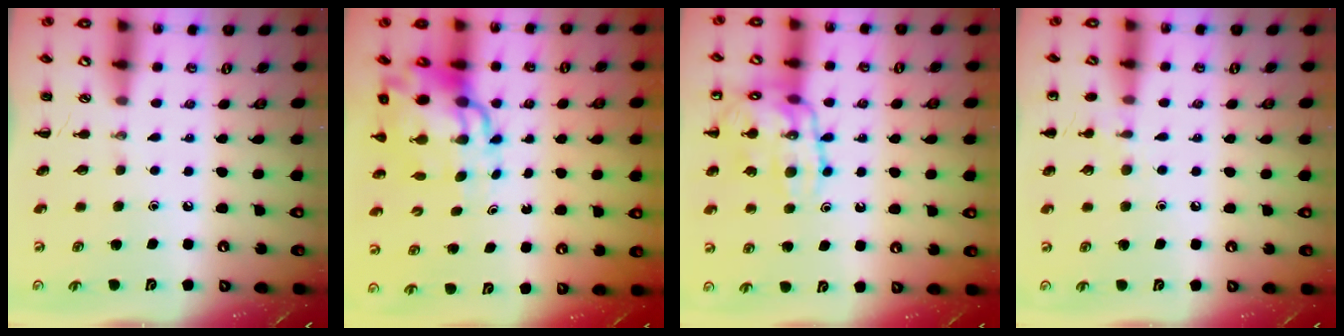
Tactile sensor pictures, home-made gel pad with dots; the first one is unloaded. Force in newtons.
{"total": 13.3, "press": 12.9, "slide": 3.4}
{"total": 15.9, "press": 15.9, "slide": 1.7}
{"total": 6.7, "press": 6.4, "slide": 2.2}